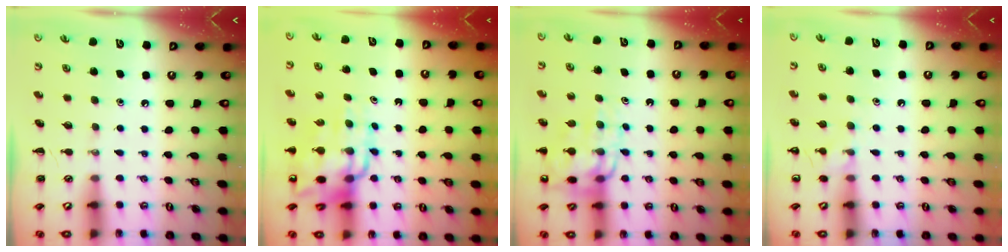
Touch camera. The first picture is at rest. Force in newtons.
{"total": 14.7, "press": 14.2, "slide": 3.6}
{"total": 12.8, "press": 12.5, "slide": 2.5}
{"total": 7.1, "press": 6.7, "slide": 2.3}